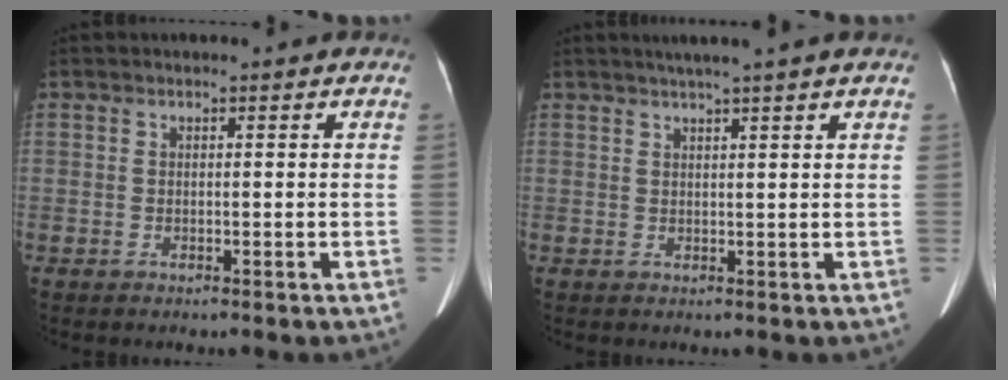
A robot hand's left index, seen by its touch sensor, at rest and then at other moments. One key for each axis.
{"total": 4.4, "fx": 3.5, "fy": -0.9, "fz": 2.5, "tx": -0.036, "ty": 0.016, "tz": 0.054}